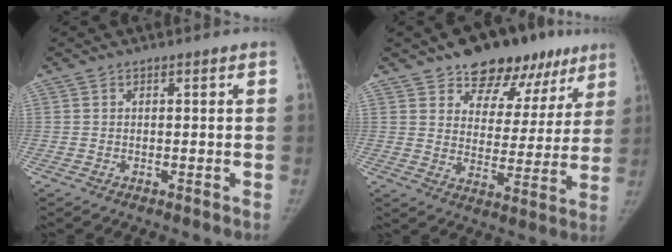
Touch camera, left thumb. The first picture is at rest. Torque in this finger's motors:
{"motor_torque": [0.48, 0.51, 0.74, -1.41, 0.02]}